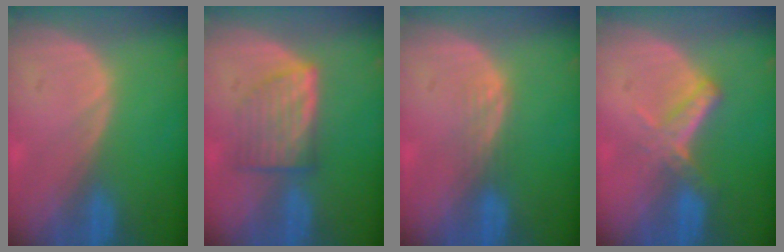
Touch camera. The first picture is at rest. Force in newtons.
{"total": 6.3, "press": 6.0, "slide": 1.7}
{"total": 1.9, "press": 1.9, "slide": 0.3}
{"total": 5.6, "press": 4.7, "slide": 3.0}